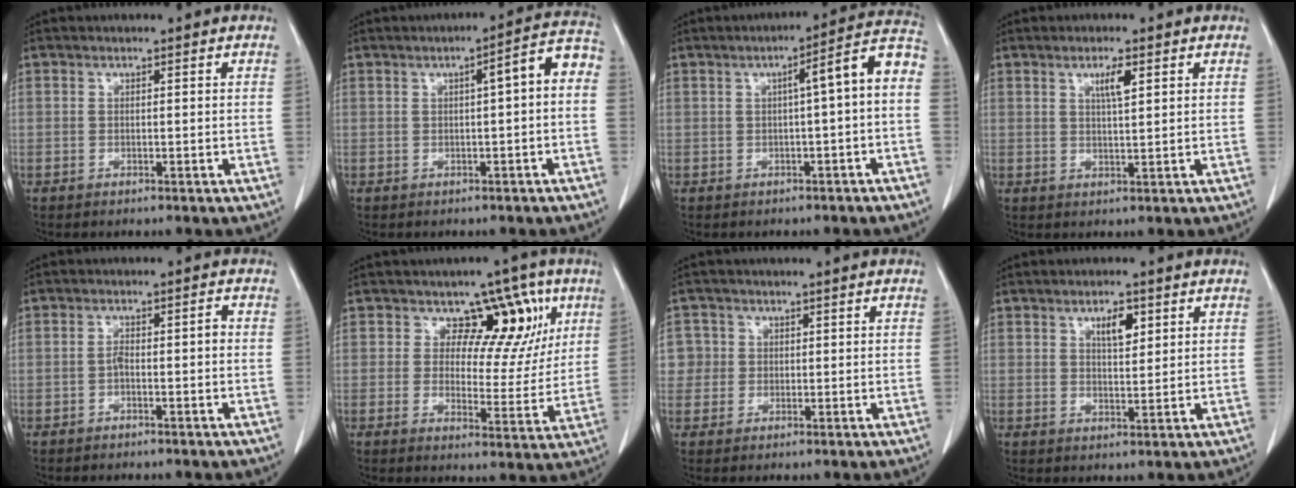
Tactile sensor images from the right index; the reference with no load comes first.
{"total": 5.7, "force": [0.2, 0.8, 5.6], "torque": [-0.068, 0.025, -0.002]}
{"total": 7.6, "force": [-0.3, 0.4, 7.6], "torque": [-0.093, 0.027, -0.010]}
{"total": 3.1, "force": [1.5, 0.3, 2.7], "torque": [-0.047, -0.001, 0.024]}
{"total": 2.5, "force": [-0.9, 0.7, 2.2], "torque": [-0.036, 0.008, -0.014]}
{"total": 8.8, "force": [4.3, 6.0, 4.9], "torque": [-0.031, 0.011, 0.057]}
{"total": 3.3, "force": [0.3, 3.3, -0.1], "torque": [0.017, 0.012, 0.005]}
{"total": 3.9, "force": [1.9, 1.4, 3.0], "torque": [-0.049, -0.002, 0.032]}